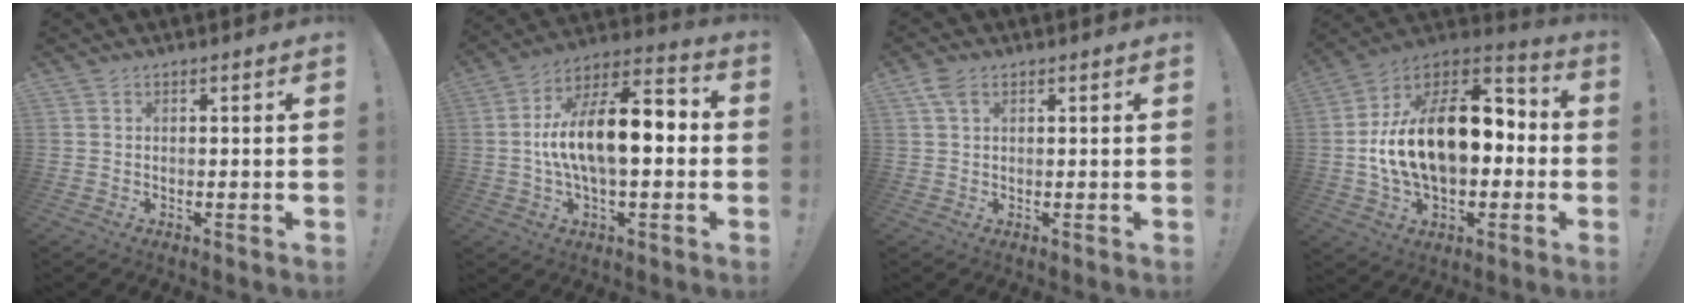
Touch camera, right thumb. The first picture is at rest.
{"total": 17.3, "force": [-0.4, 7.9, 15.4], "torque": [-0.252, 0.000, -0.011]}
{"total": 4.0, "force": [1.9, 2.2, 2.7], "torque": [-0.053, -0.001, 0.037]}
{"total": 23.8, "force": [0.9, 14.3, 19.0], "torque": [-0.316, 0.007, 0.026]}